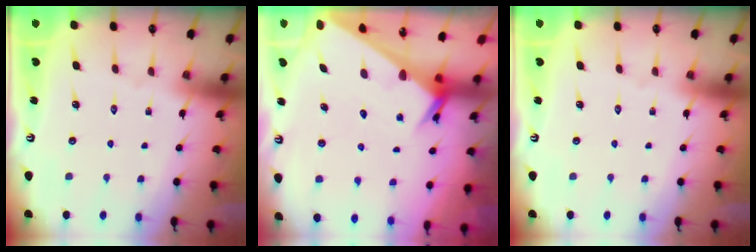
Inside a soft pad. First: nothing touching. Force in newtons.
{"total": 2.4, "press": 2.4, "slide": 0.0}
{"total": 0.0}